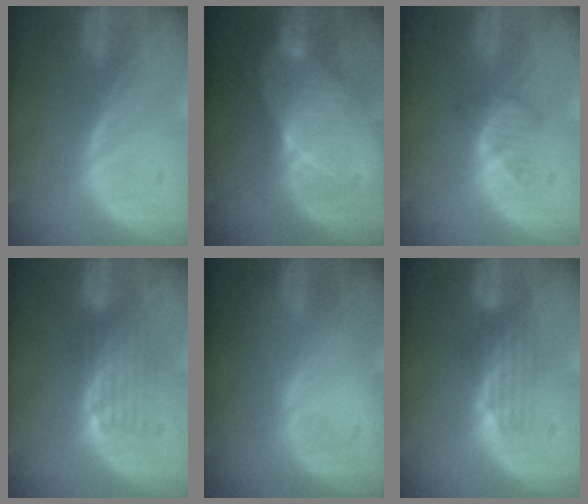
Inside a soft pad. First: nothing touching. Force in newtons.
{"total": 7.1, "press": 6.5, "slide": 2.8}
{"total": 2.5, "press": 2.5, "slide": 0.3}
{"total": 5.1, "press": 4.4, "slide": 2.6}
{"total": 0.0}
{"total": 3.4, "press": 3.3, "slide": 0.9}